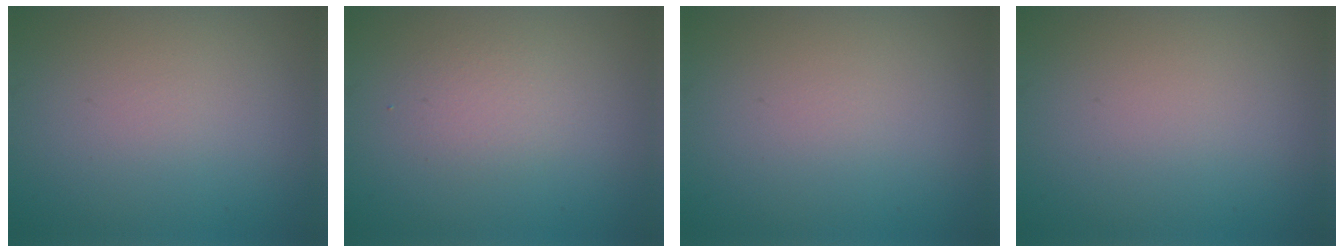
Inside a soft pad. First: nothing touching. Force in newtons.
{"total": 1.6, "press": 1.6, "slide": 0.3}
{"total": 0.0}
{"total": 0.0}